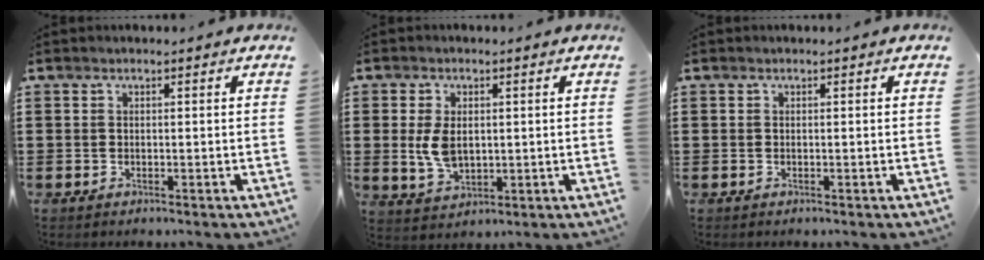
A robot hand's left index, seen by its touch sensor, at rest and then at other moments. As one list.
[{"total": 5.3, "force": [0.7, 3.3, 4.1], "torque": [-0.107, 0.000, 0.006]}, {"total": 0.0}]